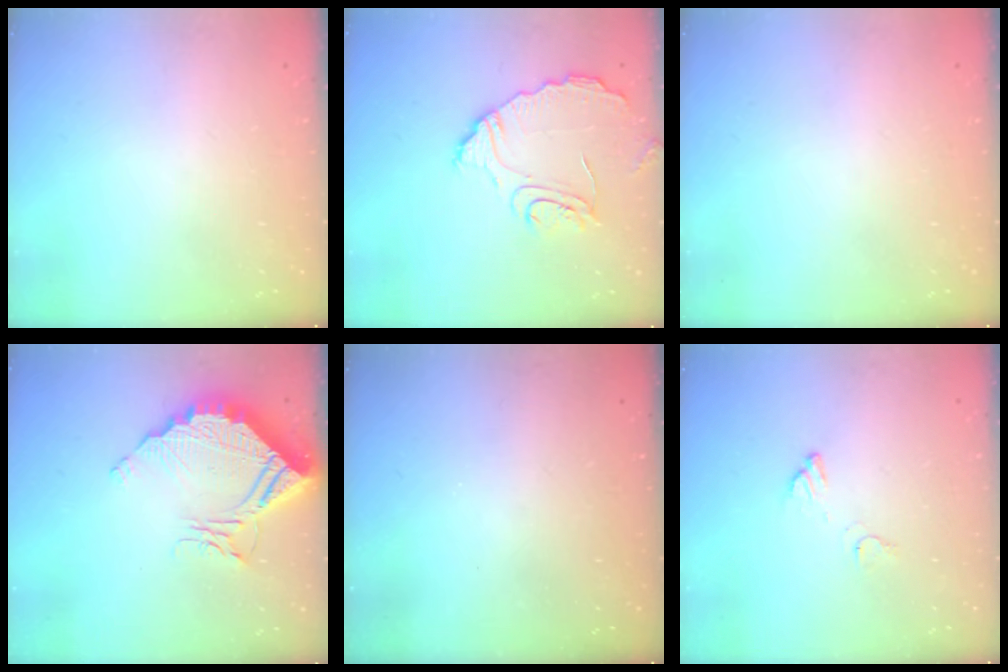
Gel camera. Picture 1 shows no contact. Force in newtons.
{"total": 10.6, "press": 10.6, "slide": 0.7}
{"total": 0.0}
{"total": 13.4, "press": 13.3, "slide": 1.2}
{"total": 3.0, "press": 3.0, "slide": 0.1}
{"total": 4.1, "press": 4.1, "slide": 0.2}